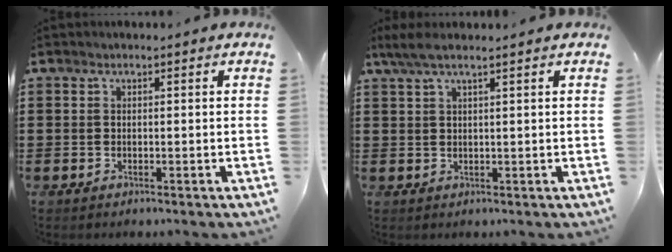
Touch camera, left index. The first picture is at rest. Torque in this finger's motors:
{"motor_torque": [-0.07, 0.03, 0.17, 0.01]}